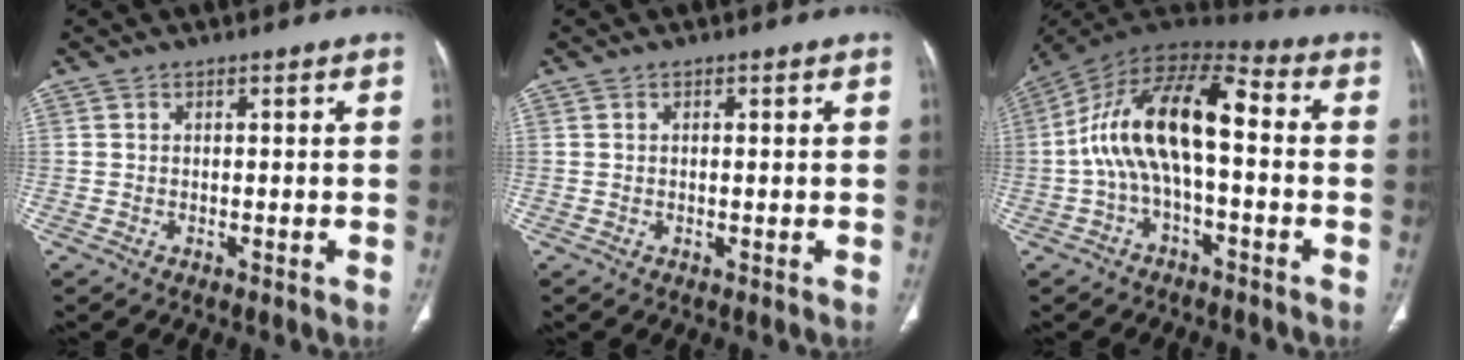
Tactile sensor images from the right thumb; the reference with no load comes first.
{"total": 0.8, "force": [0.2, 0.2, 0.7], "torque": [-0.018, 0.001, 0.004]}
{"total": 16.2, "force": [-0.7, 7.3, 14.4], "torque": [-0.261, 0.057, -0.022]}